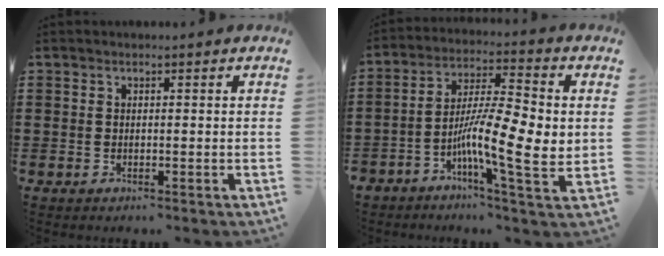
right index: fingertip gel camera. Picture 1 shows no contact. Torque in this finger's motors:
{"motor_torque": [2.14, 0.00, 0.76, 0.21]}